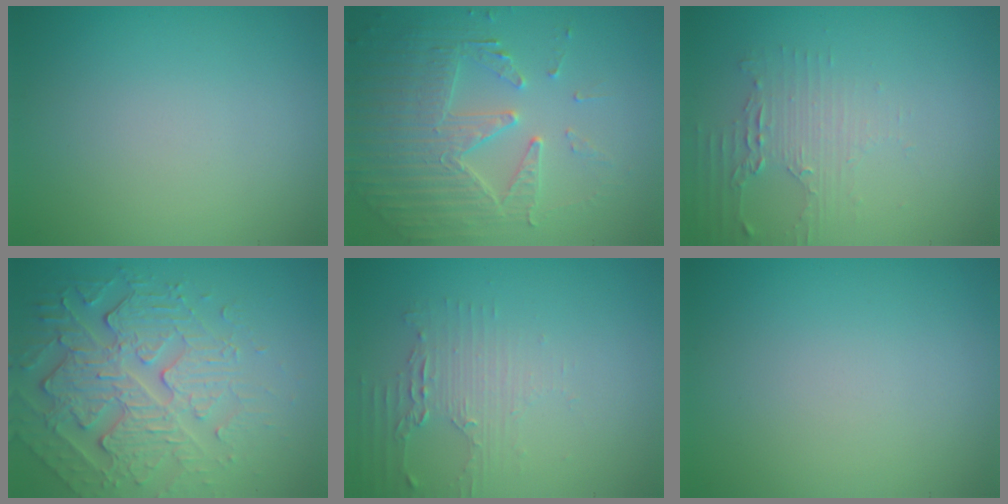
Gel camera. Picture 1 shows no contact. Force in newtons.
{"total": 4.9, "press": 4.4, "slide": 2.3}
{"total": 2.1, "press": 2.0, "slide": 0.4}
{"total": 6.0, "press": 4.8, "slide": 3.7}
{"total": 2.1, "press": 2.0, "slide": 0.4}
{"total": 0.0}